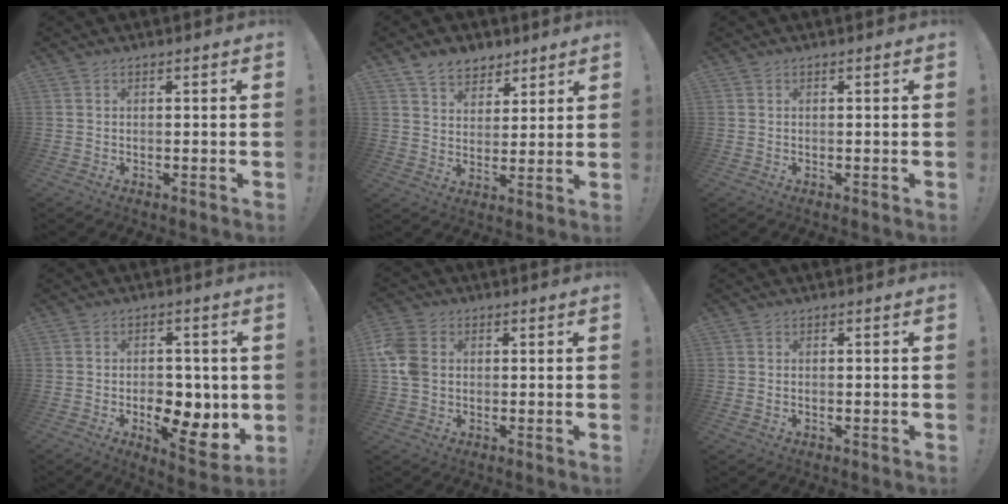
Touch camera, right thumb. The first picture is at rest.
{"total": 8.6, "force": [6.2, 5.6, 2.0], "torque": [-0.032, -0.041, 0.122]}
{"total": 0.0}
{"total": 11.4, "force": [-2.0, 7.4, 8.5], "torque": [-0.092, 0.001, -0.025]}
{"total": 9.2, "force": [1.0, 7.4, 5.3], "torque": [-0.112, 0.007, 0.024]}
{"total": 0.5, "force": [0.2, 0.3, 0.4], "torque": [-0.008, 0.002, 0.003]}